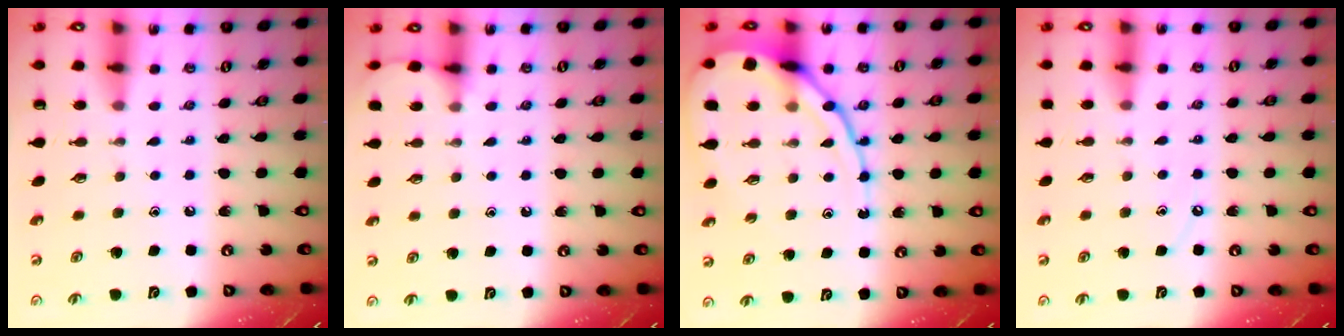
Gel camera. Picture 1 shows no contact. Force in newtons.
{"total": 3.8, "press": 3.8, "slide": 0.5}
{"total": 13.5, "press": 13.4, "slide": 1.2}
{"total": 2.7, "press": 2.7, "slide": 0.5}